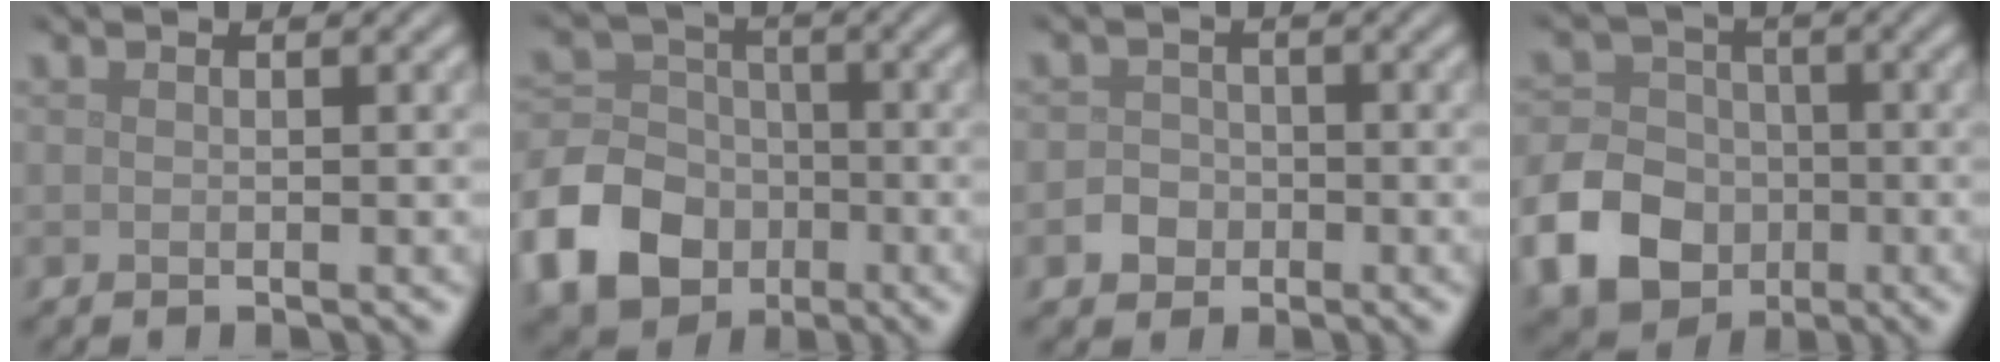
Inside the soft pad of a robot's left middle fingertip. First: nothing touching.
{"total": 9.9, "force": [-4.1, 7.7, 4.5], "torque": [-0.103, -0.008, -0.097]}
{"total": 2.0, "force": [-0.8, 1.8, 0.6], "torque": [0.003, 0.001, -0.020]}
{"total": 10.1, "force": [-4.0, 8.2, 4.4], "torque": [-0.086, -0.034, -0.101]}